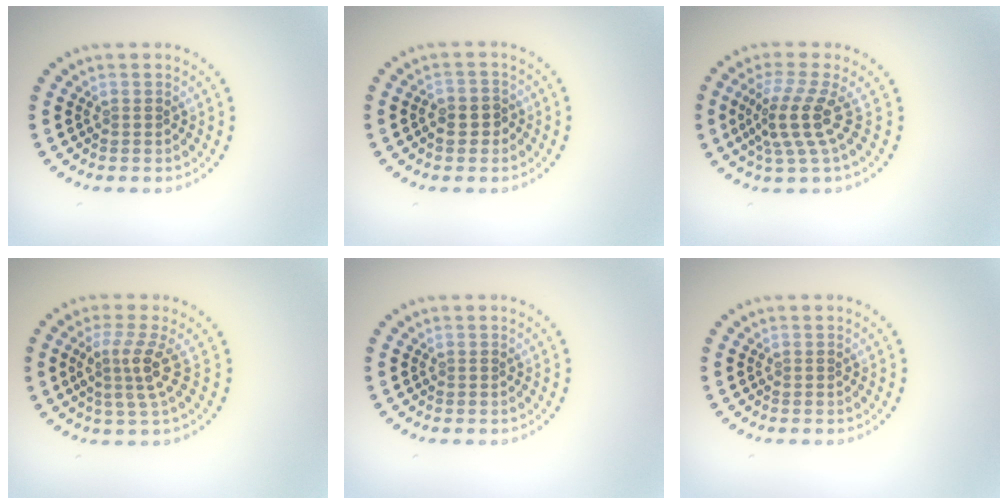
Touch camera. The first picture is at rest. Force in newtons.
{"total": 1.9, "press": 1.7, "slide": 0.7}
{"total": 3.9, "press": 2.9, "slide": 2.7}
{"total": 3.1, "press": 2.2, "slide": 2.1}
{"total": 0.0}
{"total": 0.0}